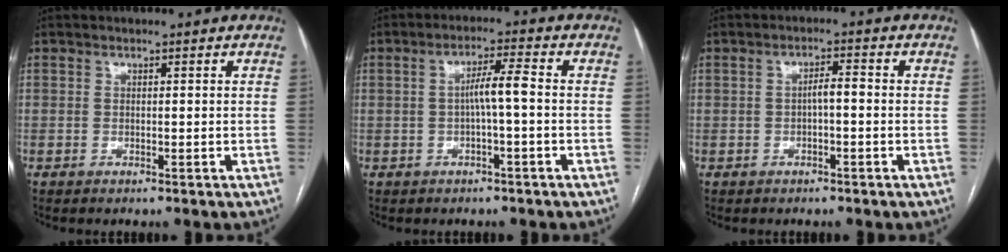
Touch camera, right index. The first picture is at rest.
{"total": 4.2, "force": [-0.4, 0.2, 4.2], "torque": [-0.068, 0.013, -0.004]}
{"total": 2.5, "force": [-0.4, 0.6, 2.3], "torque": [-0.037, 0.010, -0.005]}